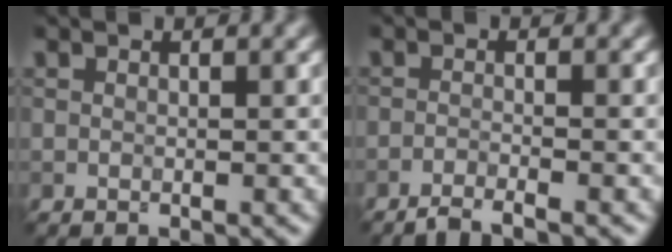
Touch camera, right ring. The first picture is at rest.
{"total": 2.3, "force": [-1.9, 0.3, 1.3], "torque": [-0.019, 0.002, -0.044]}